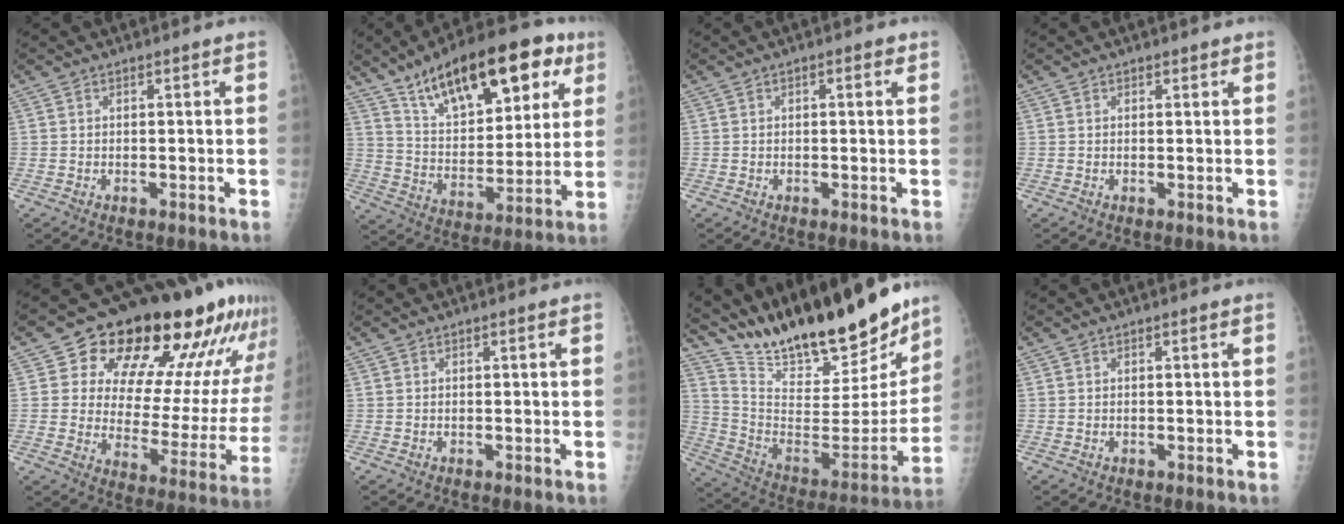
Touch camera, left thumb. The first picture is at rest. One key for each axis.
{"total": 24.1, "fx": 13.3, "fy": 10.8, "fz": 17.0, "tx": -0.221, "ty": -0.025, "tz": 0.220}
{"total": 1.8, "fx": 0.7, "fy": 0.8, "fz": 1.5, "tx": -0.016, "ty": 0.002, "tz": 0.006}
{"total": 0.9, "fx": 0.7, "fy": 0.5, "fz": 0.3, "tx": 0.004, "ty": -0.004, "tz": 0.005}
{"total": 25.9, "fx": 16.5, "fy": 12.2, "fz": 15.9, "tx": -0.180, "ty": -0.052, "tz": 0.228}
{"total": 0.0}
{"total": 27.6, "fx": 23.3, "fy": 6.8, "fz": 13.2, "tx": -0.187, "ty": -0.109, "tz": 0.374}
{"total": 0.0}